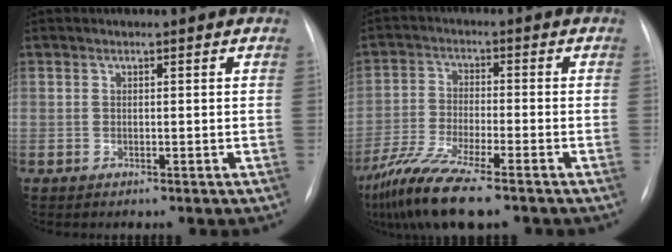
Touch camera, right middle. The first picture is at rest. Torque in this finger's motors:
{"motor_torque": [1.25, -0.89, 0.25, 0.18]}